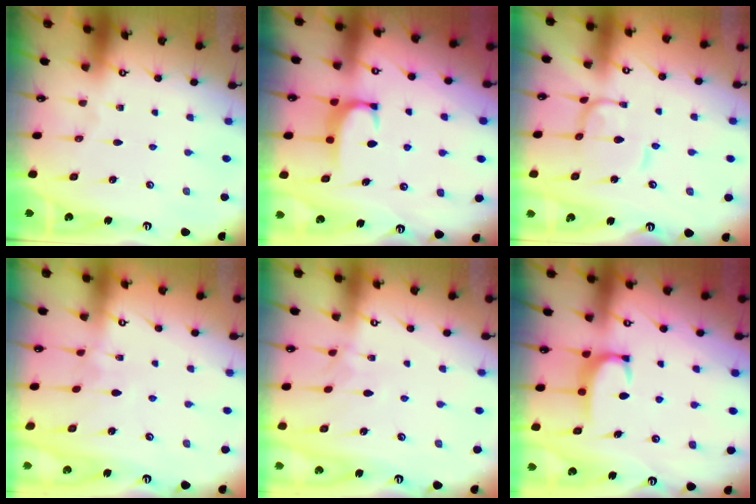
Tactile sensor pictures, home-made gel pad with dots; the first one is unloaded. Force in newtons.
{"total": 1.8, "press": 1.7, "slide": 0.5}
{"total": 0.0}
{"total": 3.6, "press": 3.6, "slide": 0.2}
{"total": 2.1, "press": 2.1, "slide": 0.4}
{"total": 2.6, "press": 2.6, "slide": 0.5}